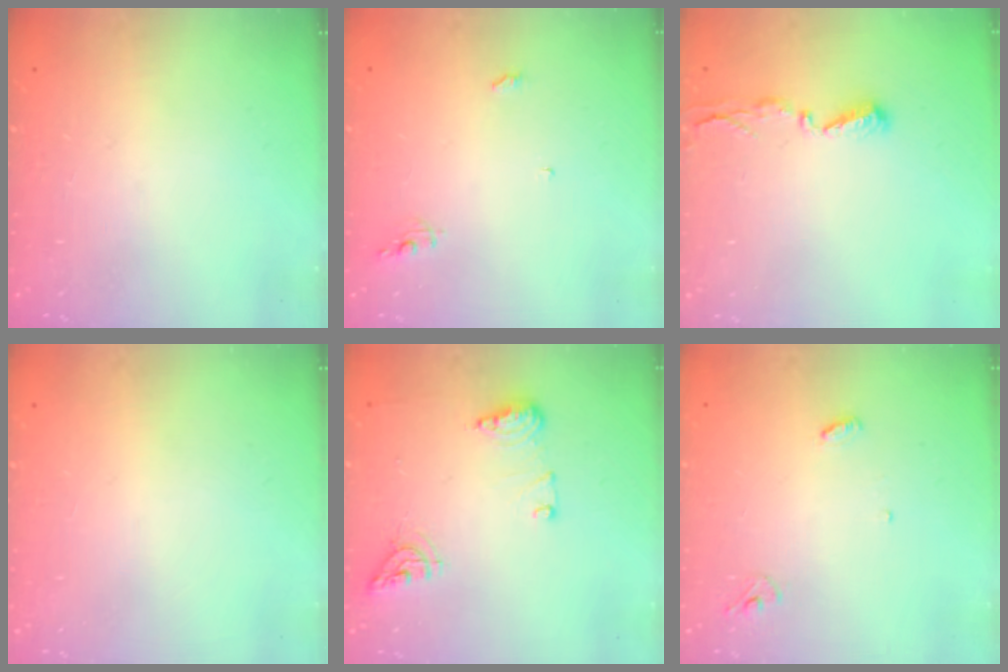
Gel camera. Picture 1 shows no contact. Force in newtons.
{"total": 4.1, "press": 4.1, "slide": 0.3}
{"total": 4.0, "press": 4.0, "slide": 0.4}
{"total": 1.1, "press": 0.8, "slide": 0.7}
{"total": 8.6, "press": 8.4, "slide": 1.4}
{"total": 3.7, "press": 3.6, "slide": 0.3}